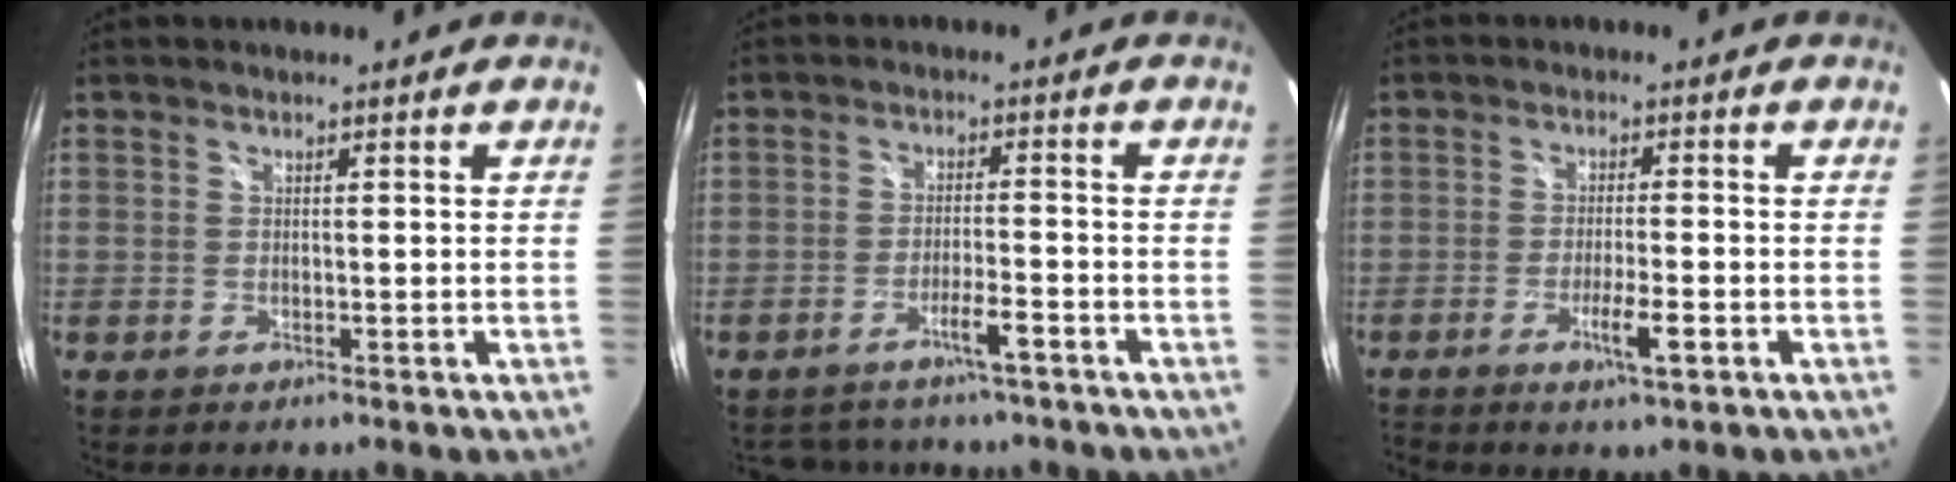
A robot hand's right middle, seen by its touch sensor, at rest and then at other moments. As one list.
[{"total": 6.6, "force": [-5.6, 1.8, 3.0], "torque": [-0.066, -0.001, -0.083]}, {"total": 4.7, "force": [-2.5, 0.4, 4.0], "torque": [-0.082, -0.008, -0.044]}]